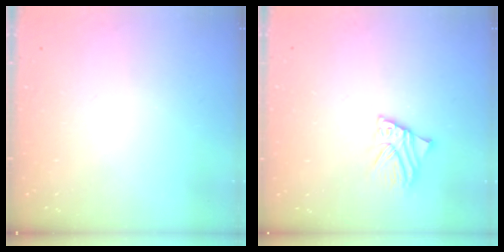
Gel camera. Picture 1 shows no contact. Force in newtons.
{"total": 4.5, "press": 4.4, "slide": 0.6}